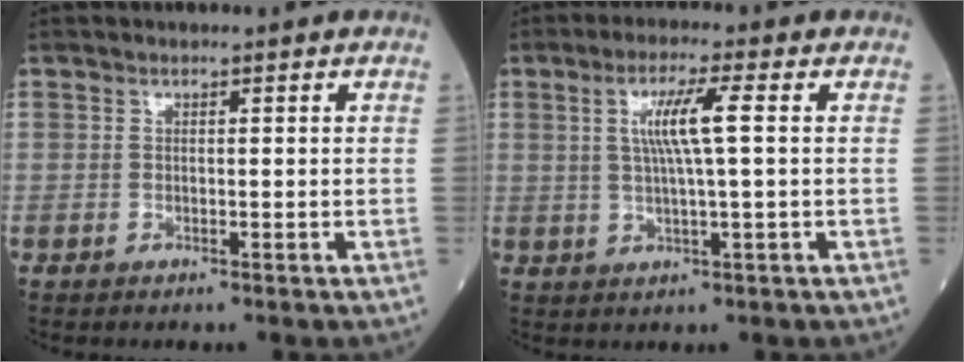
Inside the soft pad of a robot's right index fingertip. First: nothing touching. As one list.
[{"total": 6.5, "force": [1.4, -0.1, 6.3], "torque": [-0.119, 0.004, 0.027]}]